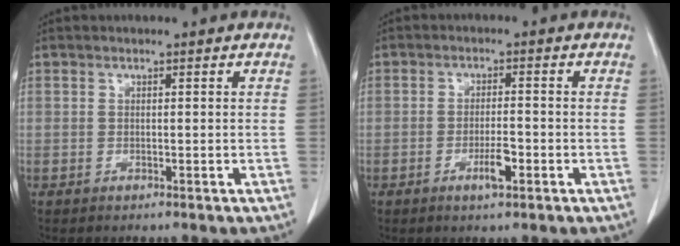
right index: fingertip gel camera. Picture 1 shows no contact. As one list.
[{"total": 3.5, "force": [-1.6, 0.7, 3.1], "torque": [-0.054, 0.001, -0.026]}]